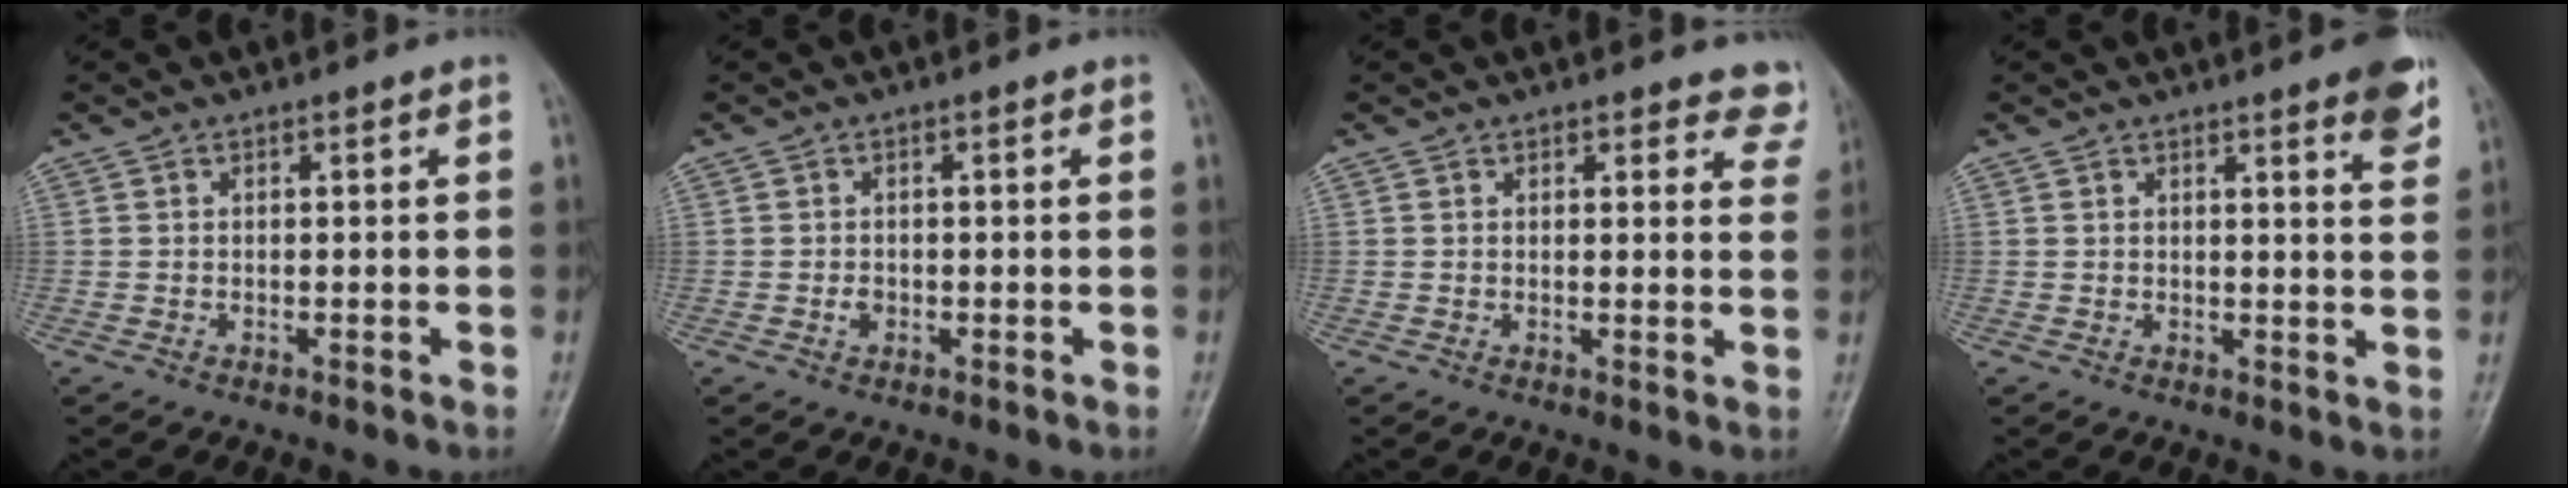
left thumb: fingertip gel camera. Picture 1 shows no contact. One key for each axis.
{"total": 1.3, "fx": -0.3, "fy": 1.0, "fz": 0.7, "tx": -0.007, "ty": 0.002, "tz": -0.007}
{"total": 6.0, "fx": 5.4, "fy": 2.4, "fz": 1.2, "tx": 0.031, "ty": -0.024, "tz": 0.039}
{"total": 5.9, "fx": 3.9, "fy": 1.0, "fz": 4.4, "tx": -0.043, "ty": -0.018, "tz": 0.042}